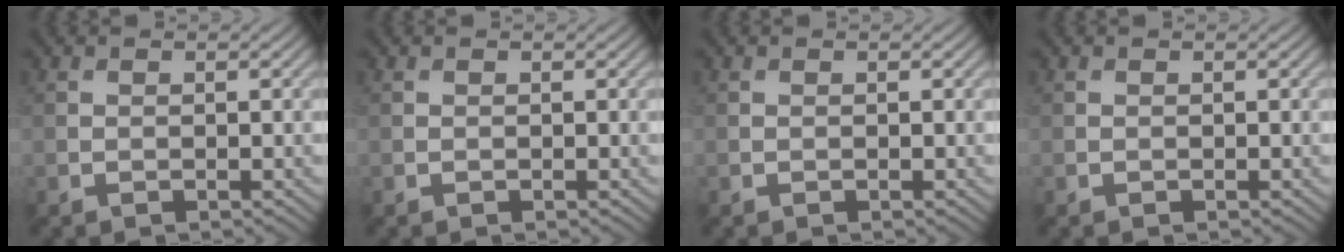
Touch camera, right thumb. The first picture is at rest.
{"total": 0.0}
{"total": 0.0}
{"total": 0.0}